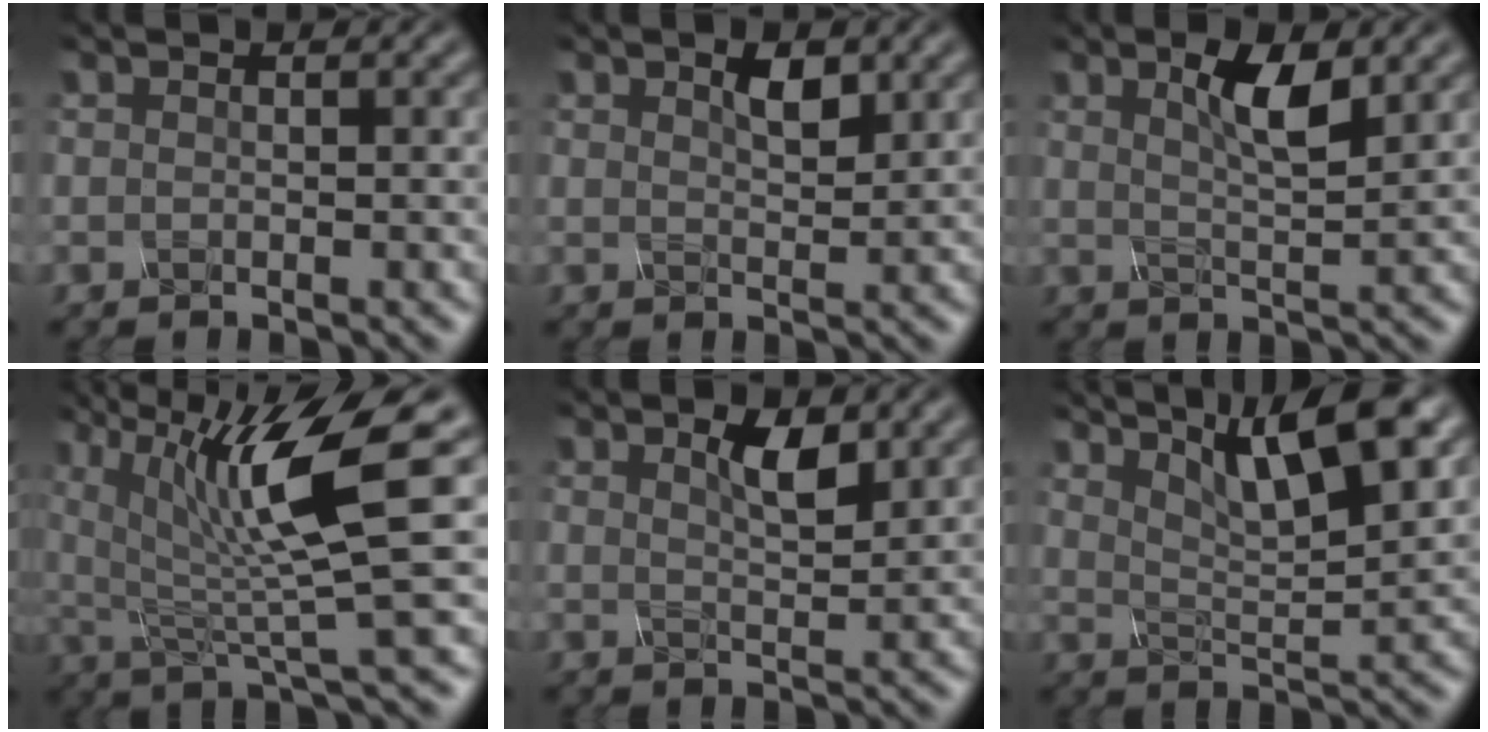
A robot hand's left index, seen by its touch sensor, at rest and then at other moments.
{"total": 1.0, "force": [0.9, -0.3, 0.4], "torque": [-0.017, 0.002, 0.038]}
{"total": 2.6, "force": [1.3, 0.1, 2.3], "torque": [-0.054, 0.000, 0.047]}
{"total": 7.6, "force": [2.1, 1.2, 7.2], "torque": [-0.133, -0.006, 0.061]}
{"total": 1.5, "force": [1.0, -0.1, 1.1], "torque": [-0.029, 0.003, 0.041]}
{"total": 7.2, "force": [4.7, 0.9, 5.4], "torque": [-0.083, 0.017, 0.095]}